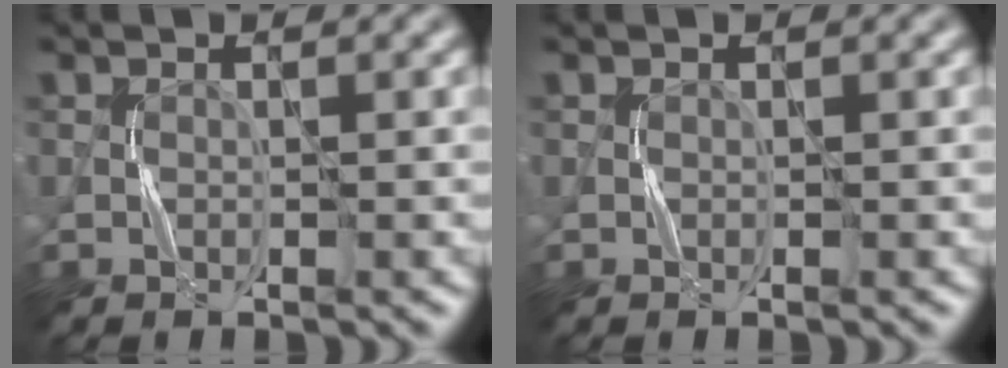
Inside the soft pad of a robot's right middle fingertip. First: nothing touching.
{"total": 0.0}